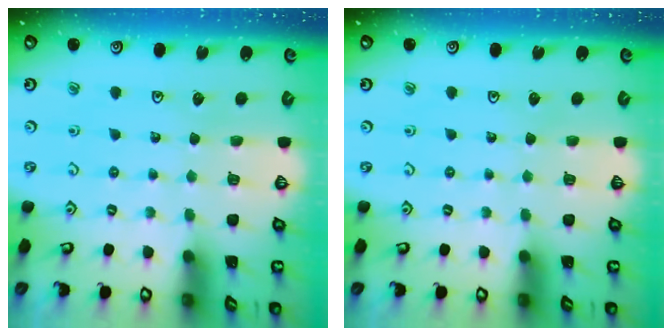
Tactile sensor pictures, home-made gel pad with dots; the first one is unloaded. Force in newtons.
{"total": 0.0}